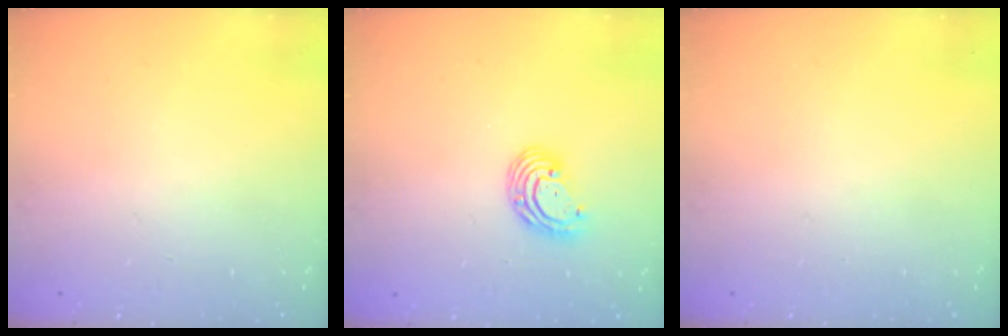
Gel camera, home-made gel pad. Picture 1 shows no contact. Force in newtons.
{"total": 7.2, "press": 7.1, "slide": 1.6}
{"total": 0.0}